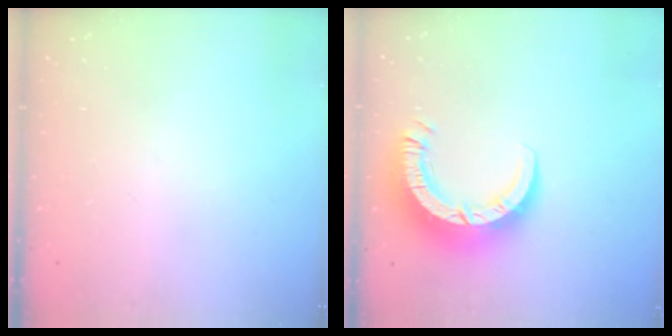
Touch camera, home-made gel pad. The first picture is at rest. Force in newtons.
{"total": 10.6, "press": 10.5, "slide": 1.0}